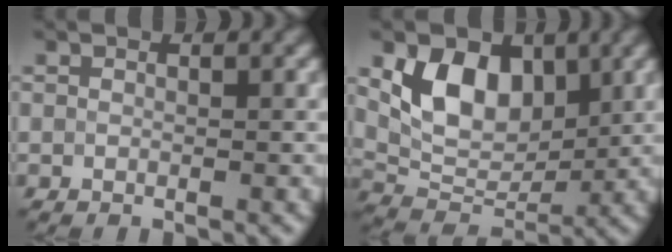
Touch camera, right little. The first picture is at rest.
{"total": 6.8, "force": [2.4, 4.5, 4.5], "torque": [-0.073, -0.008, 0.043]}